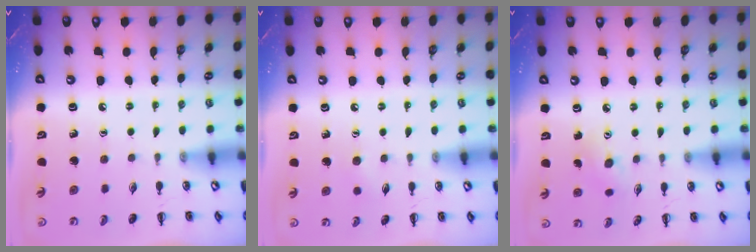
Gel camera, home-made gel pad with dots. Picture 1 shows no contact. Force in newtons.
{"total": 3.6, "press": 3.5, "slide": 0.9}
{"total": 4.8, "press": 4.6, "slide": 1.1}